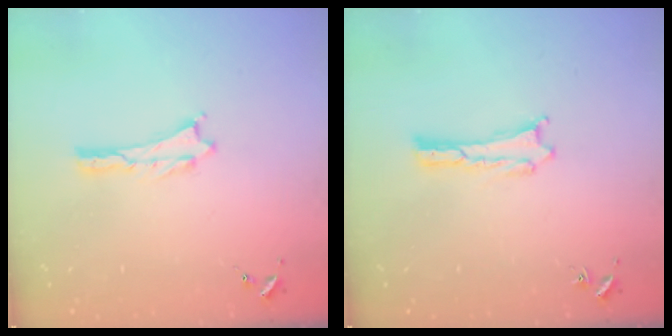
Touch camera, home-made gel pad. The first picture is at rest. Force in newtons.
{"total": 0.0}